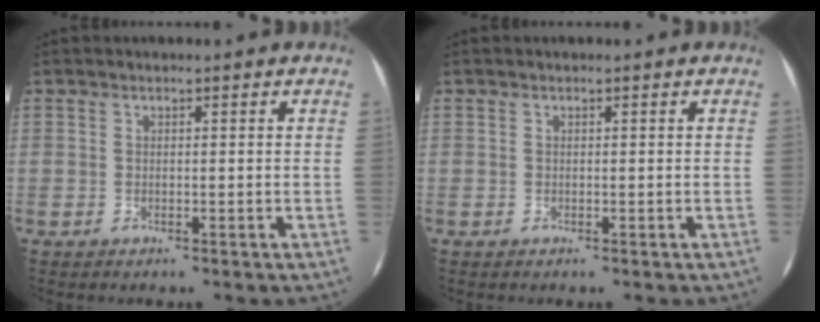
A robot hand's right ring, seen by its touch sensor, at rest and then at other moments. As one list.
[{"total": 0.0}]